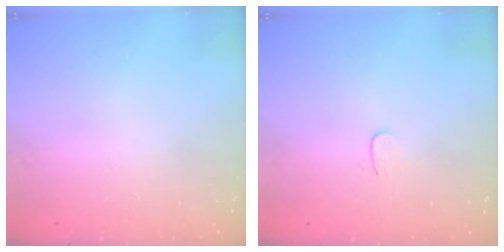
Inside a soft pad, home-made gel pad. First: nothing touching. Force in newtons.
{"total": 3.4, "press": 3.4, "slide": 0.4}